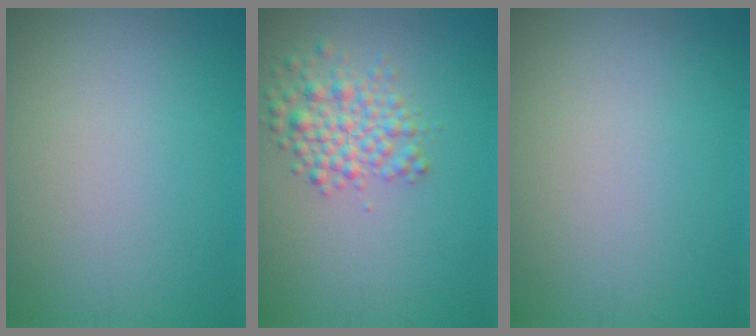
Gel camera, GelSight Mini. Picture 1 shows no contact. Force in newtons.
{"total": 3.5, "press": 3.5, "slide": 0.1}
{"total": 0.0}